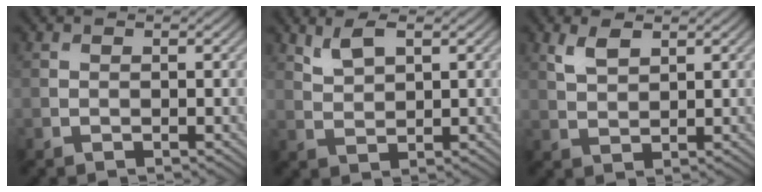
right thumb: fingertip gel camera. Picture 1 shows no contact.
{"total": 3.5, "force": [2.2, 1.3, 2.3], "torque": [-0.058, 0.000, 0.050]}
{"total": 3.0, "force": [1.8, 1.4, 2.0], "torque": [-0.049, 0.000, 0.040]}